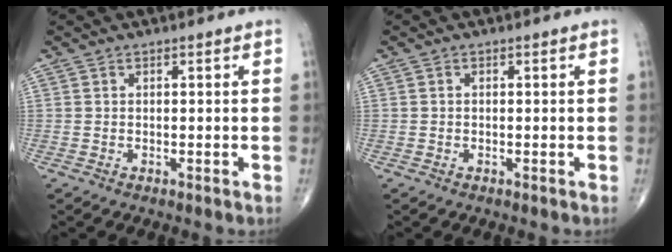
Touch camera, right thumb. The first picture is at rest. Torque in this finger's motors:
{"motor_torque": [0.12, 0.14, 0.17, 0.29, -0.01]}